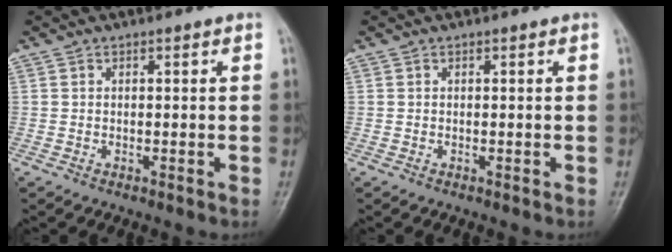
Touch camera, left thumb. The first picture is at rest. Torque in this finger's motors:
{"motor_torque": [-0.01, 0.00, 0.03, -0.07, 0.00]}